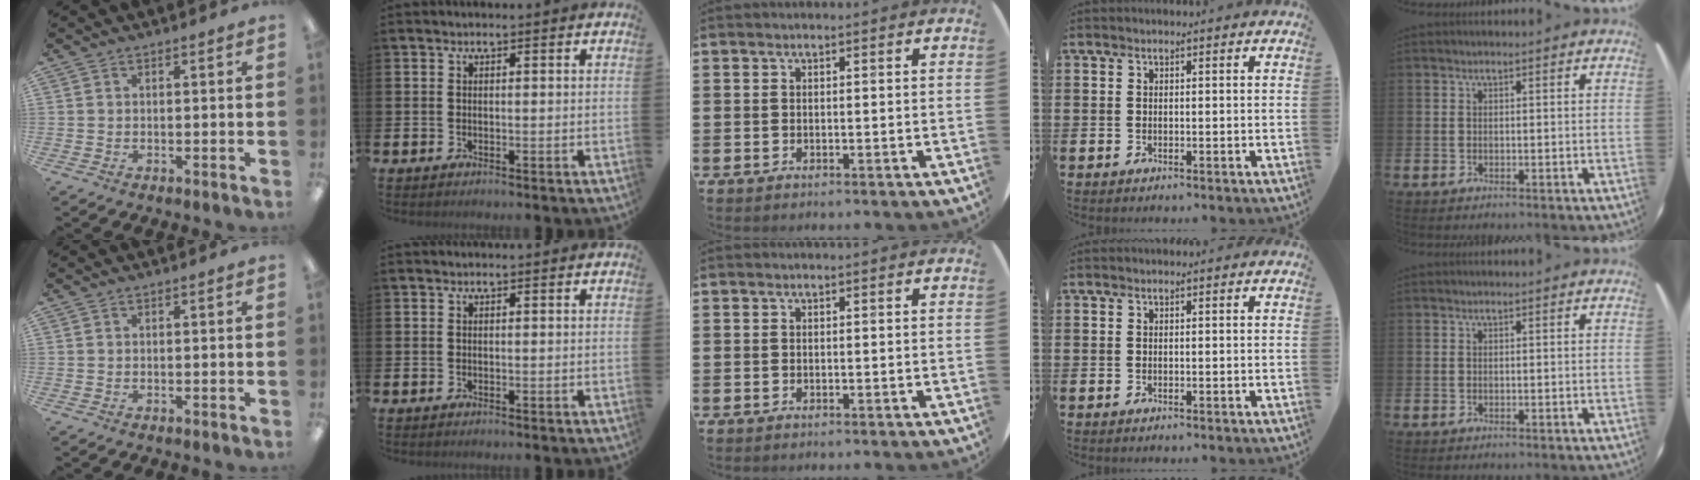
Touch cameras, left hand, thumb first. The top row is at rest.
{}